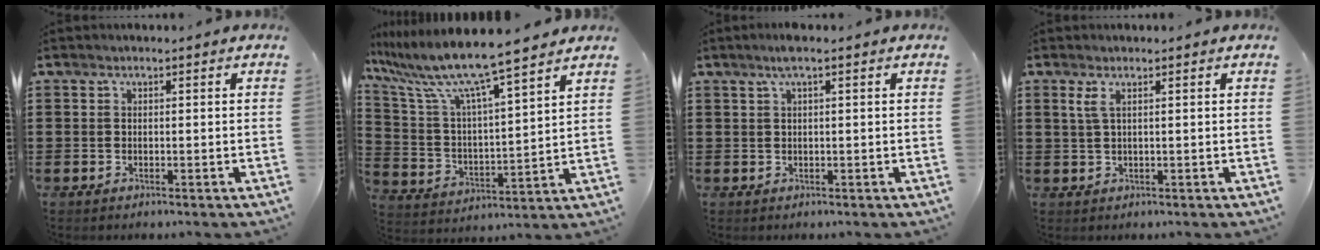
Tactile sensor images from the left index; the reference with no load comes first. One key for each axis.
{"total": 10.0, "fx": 8.6, "fy": -0.1, "fz": 4.9, "tx": -0.133, "ty": -0.055, "tz": 0.143}
{"total": 2.0, "fx": 0.9, "fy": 0.1, "fz": 1.8, "tx": -0.037, "ty": 0.002, "tz": 0.015}
{"total": 1.7, "fx": 0.6, "fy": 0.2, "fz": 1.6, "tx": -0.041, "ty": -0.003, "tz": 0.009}